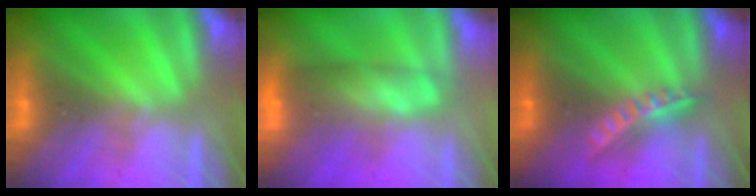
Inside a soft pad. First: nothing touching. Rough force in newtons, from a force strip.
{"total": 7.0}
{"total": 7.2}